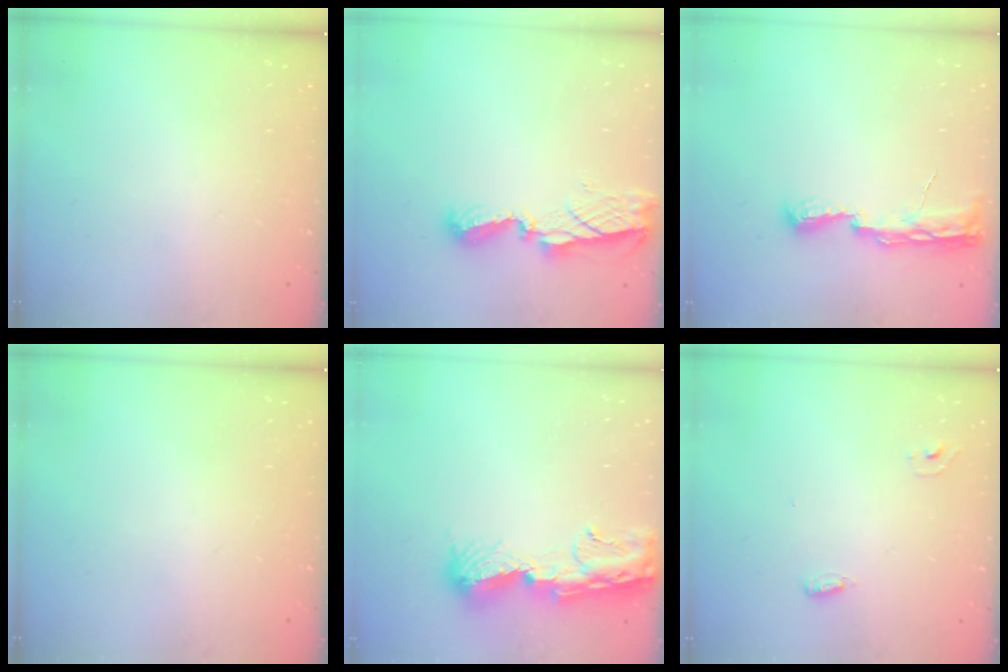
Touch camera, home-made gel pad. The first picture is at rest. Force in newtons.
{"total": 8.5, "press": 8.5, "slide": 0.3}
{"total": 8.0, "press": 8.0, "slide": 0.7}
{"total": 0.0}
{"total": 13.0, "press": 12.9, "slide": 1.3}
{"total": 3.5, "press": 3.2, "slide": 1.4}